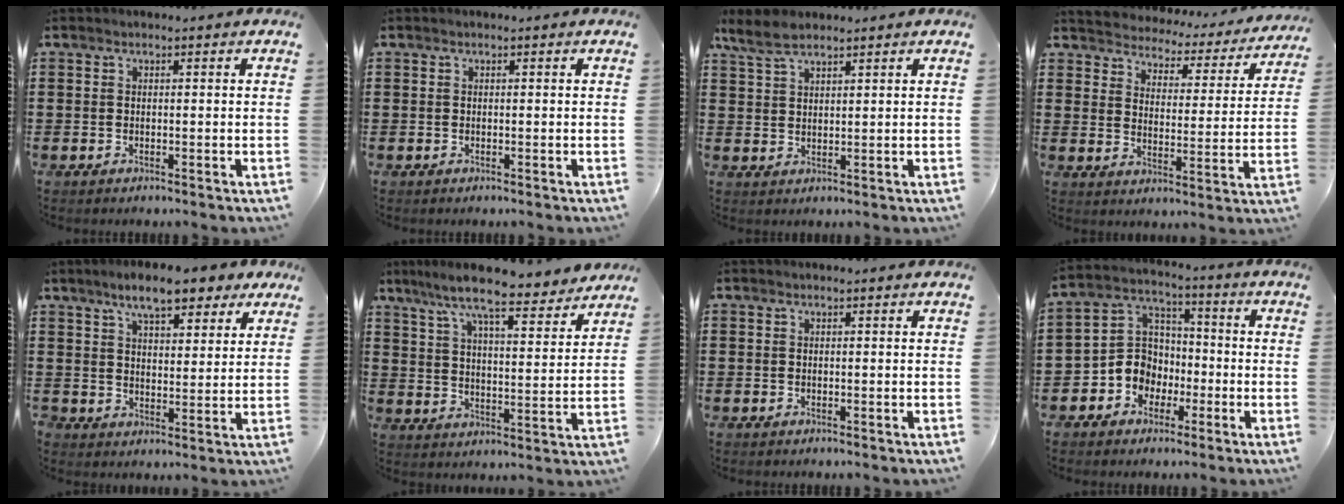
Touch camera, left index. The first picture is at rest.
{"total": 0.0}
{"total": 4.5, "force": [3.3, 1.6, 2.6], "torque": [-0.059, 0.002, 0.061]}
{"total": 2.5, "force": [2.5, 0.4, -0.3], "torque": [-0.017, -0.028, 0.032]}
{"total": 7.7, "force": [6.2, 2.6, 3.8], "torque": [-0.086, -0.005, 0.114]}
{"total": 9.4, "force": [8.0, 0.6, 4.8], "torque": [-0.115, -0.047, 0.135]}
{"total": 0.0}
{"total": 7.2, "force": [-2.4, 6.4, 2.1], "torque": [-0.075, 0.008, -0.051]}